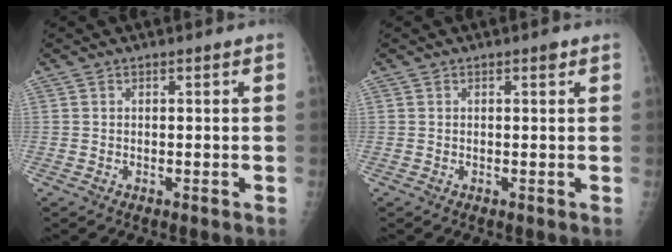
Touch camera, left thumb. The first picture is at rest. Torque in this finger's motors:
{"motor_torque": [0.30, -0.22, 0.21, 0.14, 0.08]}